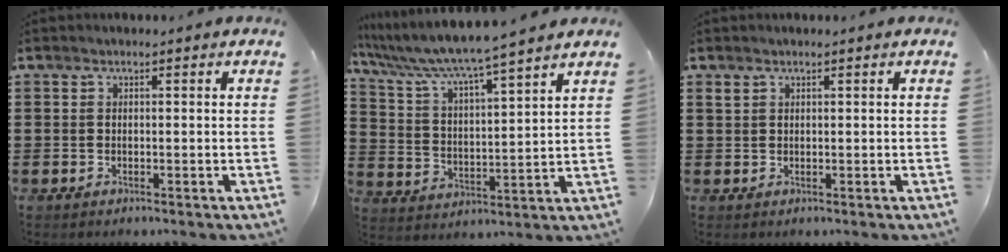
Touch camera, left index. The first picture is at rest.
{"total": 5.9, "force": [5.2, -0.8, 2.5], "torque": [-0.074, -0.040, 0.082]}
{"total": 0.9, "force": [0.7, 0.5, 0.3], "torque": [-0.008, 0.003, 0.013]}